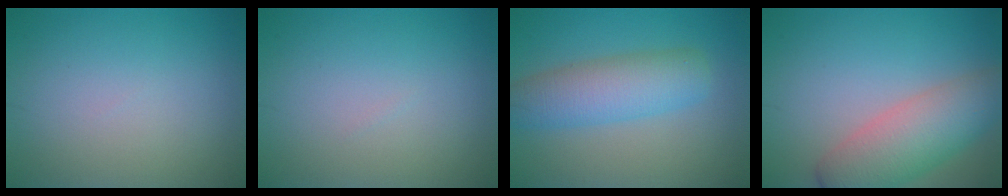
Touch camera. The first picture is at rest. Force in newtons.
{"total": 0.0}
{"total": 5.4, "press": 5.4, "slide": 0.3}
{"total": 6.3, "press": 6.3, "slide": 0.6}